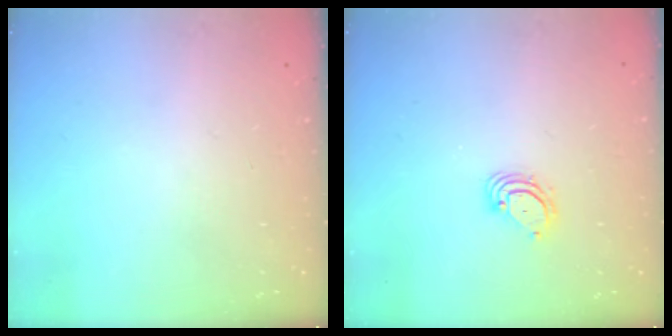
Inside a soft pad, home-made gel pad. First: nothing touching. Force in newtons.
{"total": 4.3, "press": 4.3, "slide": 0.4}